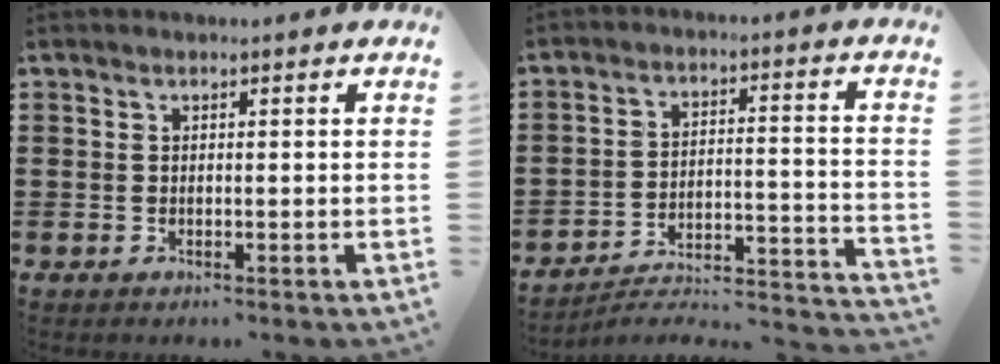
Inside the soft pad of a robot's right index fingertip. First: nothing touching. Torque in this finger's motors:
{"motor_torque": [-1.54, 0.60, -1.05, -0.21]}